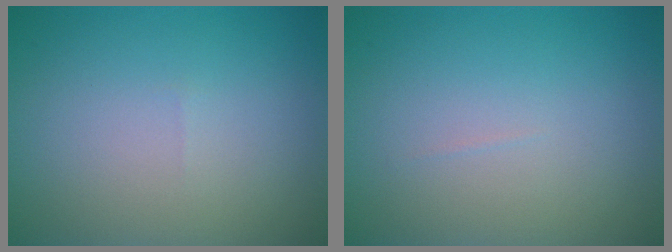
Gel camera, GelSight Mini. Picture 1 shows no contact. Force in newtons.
{"total": 0.0}